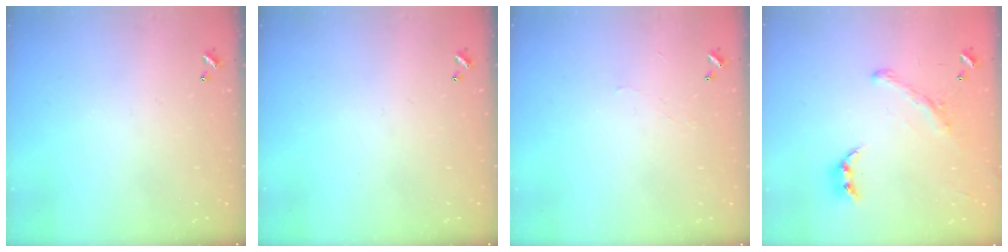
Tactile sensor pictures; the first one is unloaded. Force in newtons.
{"total": 0.0}
{"total": 2.1, "press": 2.1, "slide": 0.6}
{"total": 2.0, "press": 1.5, "slide": 1.2}